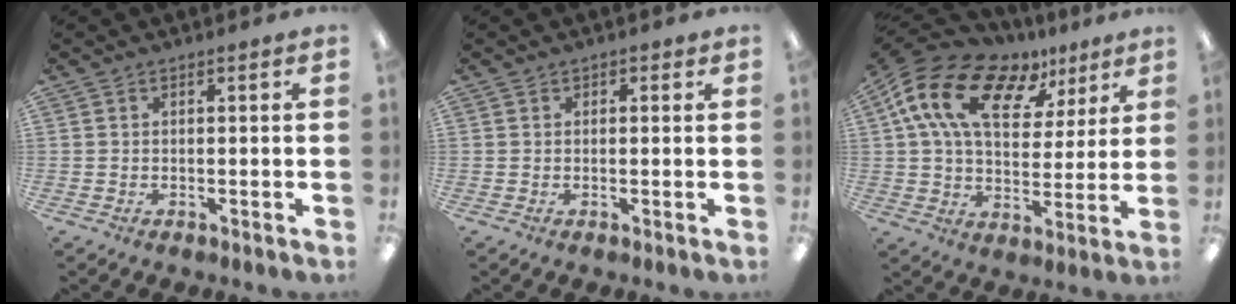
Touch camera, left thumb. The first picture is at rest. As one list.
[{"total": 0.8, "force": [0.4, 0.7, 0.1], "torque": [0.005, 0.000, 0.005]}, {"total": 18.3, "force": [9.5, 10.5, 11.6], "torque": [-0.225, -0.031, 0.172]}]